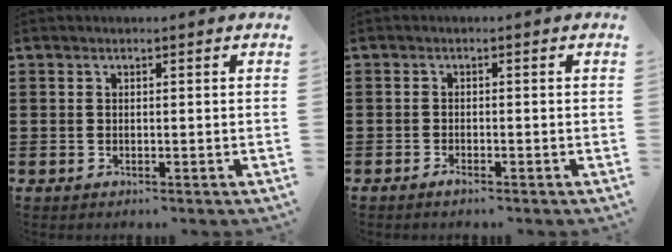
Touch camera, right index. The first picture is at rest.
{"total": 1.1, "force": [-0.9, 0.0, 0.5], "torque": [-0.013, -0.008, -0.016]}